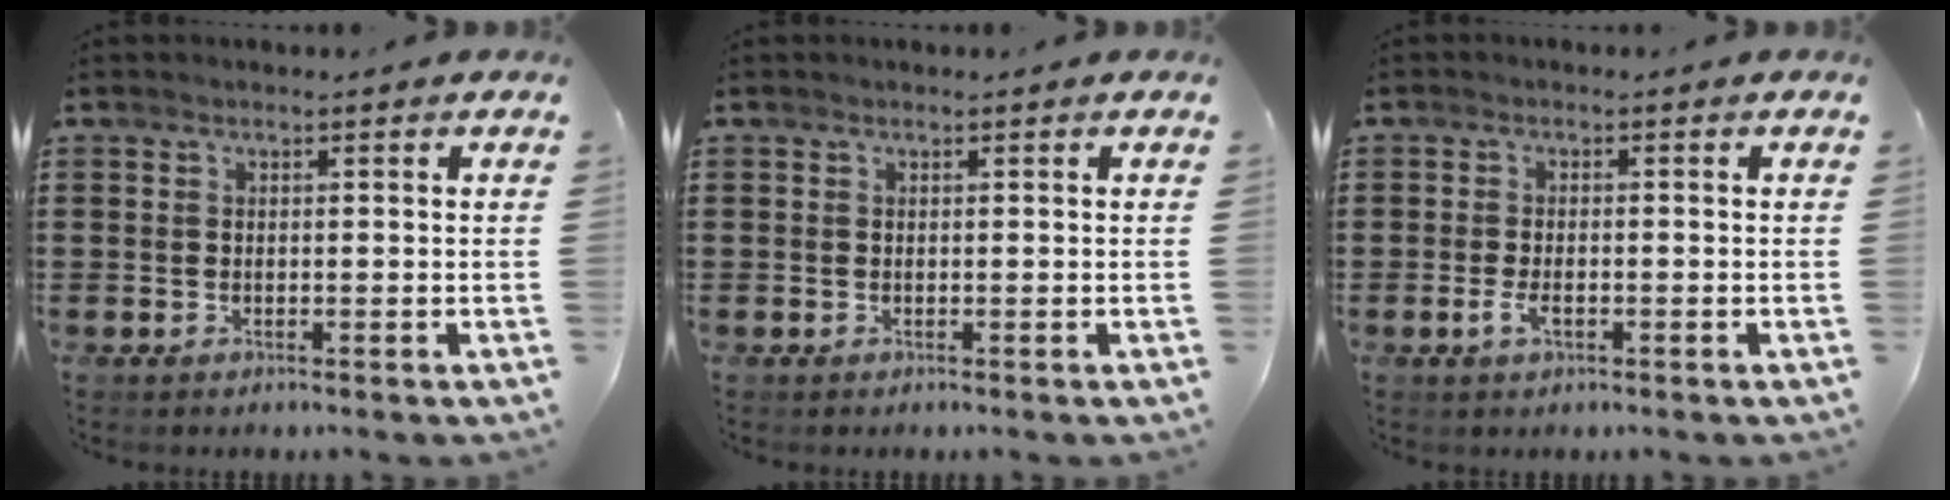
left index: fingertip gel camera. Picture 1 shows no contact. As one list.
[{"total": 0.0}, {"total": 2.4, "force": [-0.8, 1.1, 2.0], "torque": [-0.052, -0.004, -0.018]}]